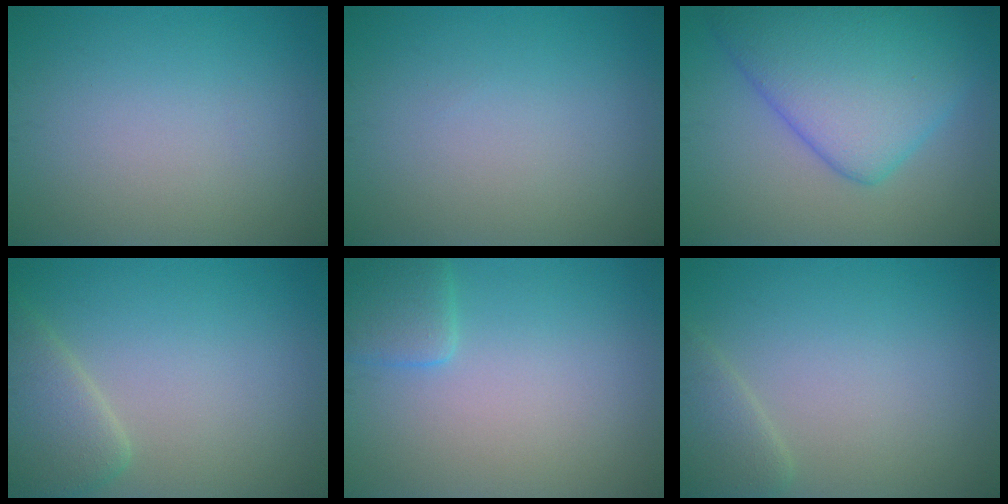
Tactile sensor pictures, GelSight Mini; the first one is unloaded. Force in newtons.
{"total": 0.0}
{"total": 9.4, "press": 9.4, "slide": 0.2}
{"total": 3.7, "press": 3.7, "slide": 0.3}
{"total": 2.4, "press": 2.4, "slide": 0.3}
{"total": 2.2, "press": 2.2, "slide": 0.2}